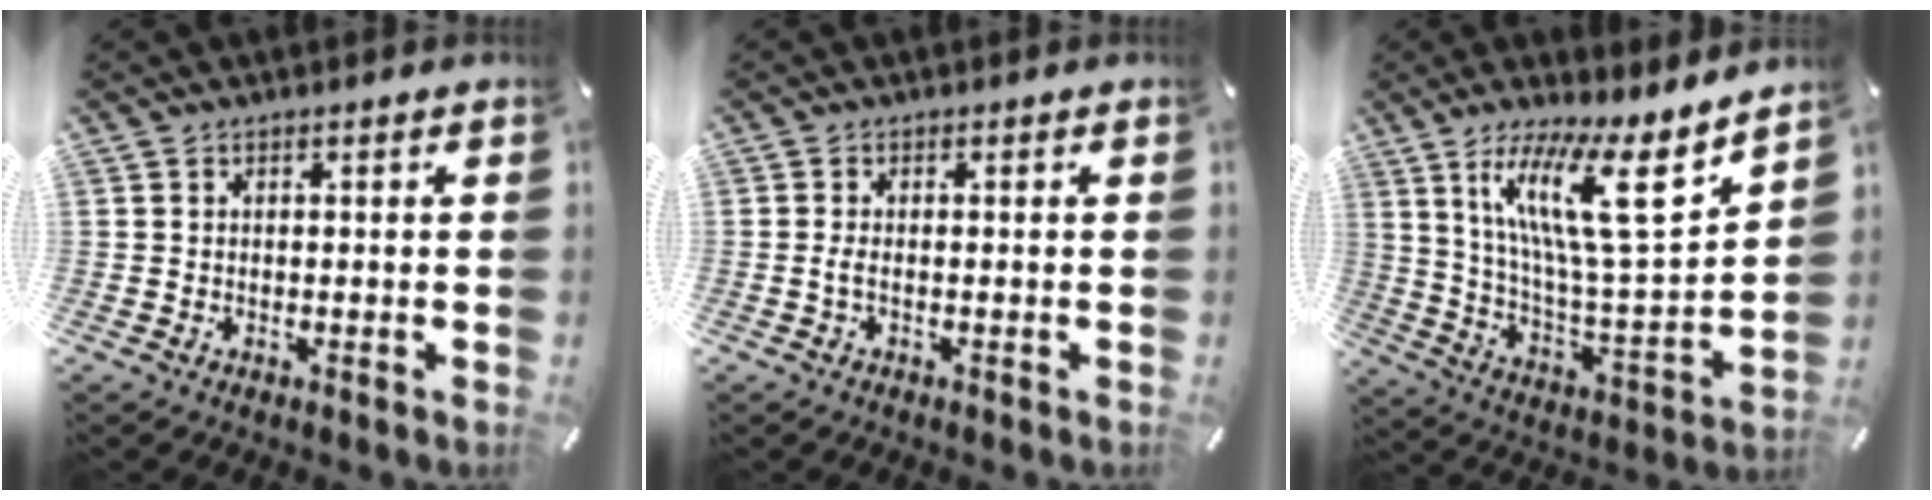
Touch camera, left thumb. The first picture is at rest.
{"total": 1.6, "force": [-0.3, 0.5, 1.5], "torque": [-0.029, -0.001, -0.005]}
{"total": 19.2, "force": [11.3, 4.2, 14.9], "torque": [-0.272, -0.057, 0.181]}